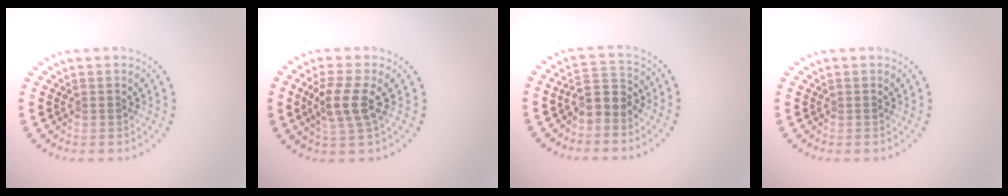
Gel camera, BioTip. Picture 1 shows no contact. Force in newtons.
{"total": 3.4, "press": 3.1, "slide": 1.5}
{"total": 2.9, "press": 2.7, "slide": 1.2}
{"total": 0.0}